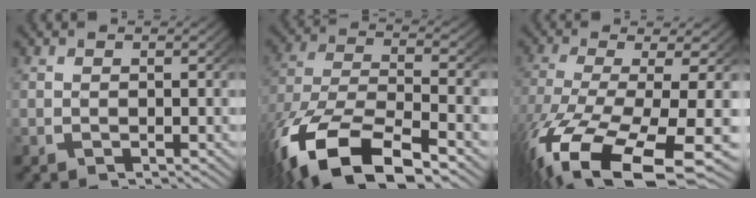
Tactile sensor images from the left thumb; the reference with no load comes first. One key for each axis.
{"total": 13.3, "fx": -5.2, "fy": 7.4, "fz": 9.7, "tx": -0.218, "ty": -0.047, "tz": -0.057}
{"total": 13.3, "fx": -5.1, "fy": 6.2, "fz": 10.6, "tx": -0.242, "ty": -0.059, "tz": -0.033}